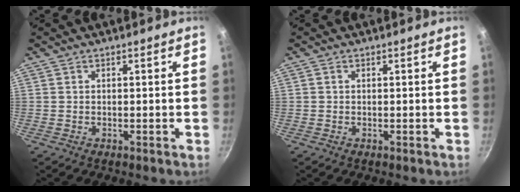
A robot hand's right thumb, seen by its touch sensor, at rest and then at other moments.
{"total": 0.0}